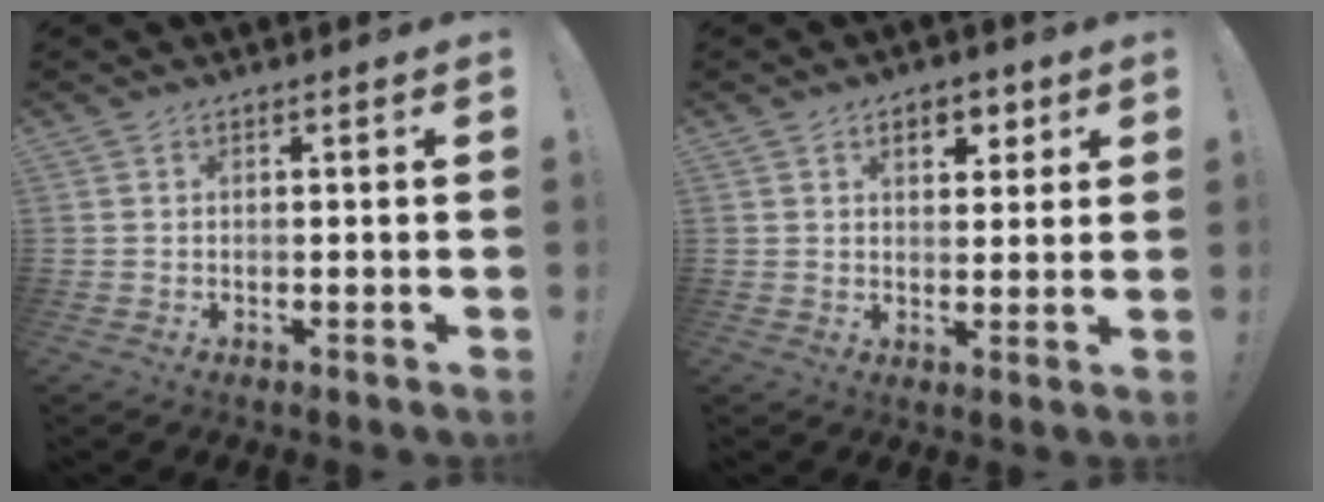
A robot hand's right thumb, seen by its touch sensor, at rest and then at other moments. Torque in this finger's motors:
{"motor_torque": [0.36, 0.70, 0.20, -0.21, 0.00]}